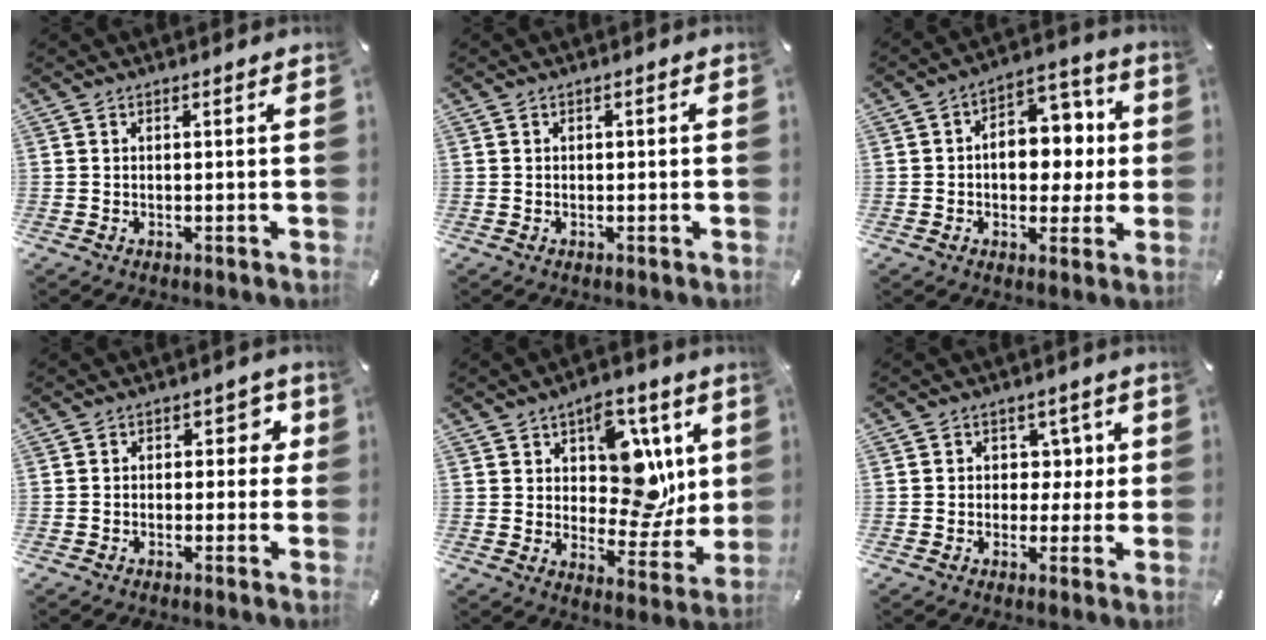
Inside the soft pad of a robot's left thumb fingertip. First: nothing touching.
{"total": 0.5, "force": [-0.2, 0.4, 0.2], "torque": [-0.003, 0.003, -0.005]}
{"total": 10.9, "force": [-0.1, 8.4, 7.0], "torque": [-0.083, -0.003, -0.001]}
{"total": 5.1, "force": [-0.1, 4.0, 3.3], "torque": [-0.034, 0.006, -0.011]}
{"total": 14.9, "force": [4.8, 10.4, 9.5], "torque": [-0.106, -0.032, 0.087]}
{"total": 6.2, "force": [0.5, 5.7, 2.5], "torque": [-0.022, 0.004, 0.004]}